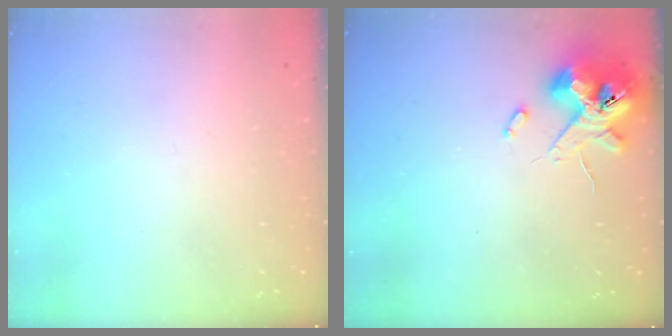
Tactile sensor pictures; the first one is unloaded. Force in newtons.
{"total": 10.9, "press": 10.7, "slide": 1.8}